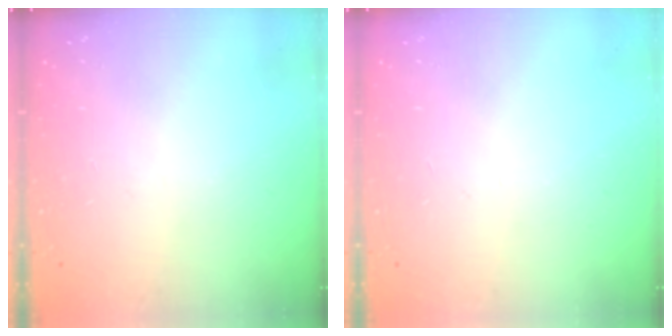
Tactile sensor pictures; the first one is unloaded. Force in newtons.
{"total": 0.0}